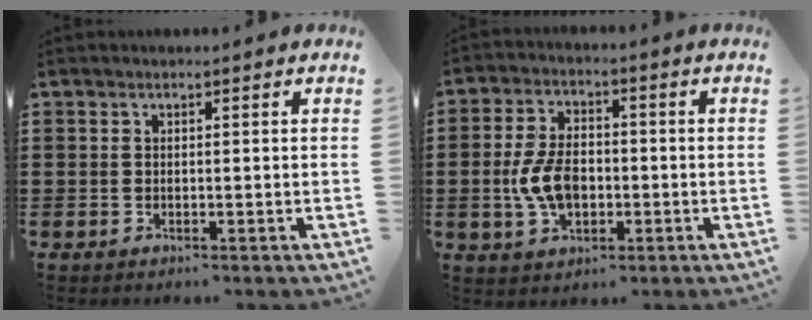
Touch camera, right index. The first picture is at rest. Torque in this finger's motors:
{"motor_torque": [1.10, 1.04, 0.85, 0.21]}